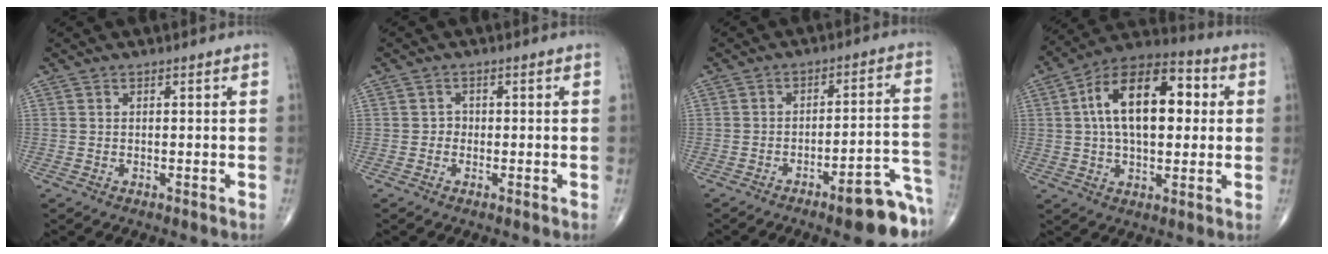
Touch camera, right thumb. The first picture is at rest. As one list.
[{"total": 1.3, "force": [-0.4, 1.1, 0.3], "torque": [0.005, 0.006, -0.012]}, {"total": 12.3, "force": [-7.1, 2.7, 9.8], "torque": [-0.098, 0.059, -0.090]}, {"total": 18.7, "force": [3.1, 10.2, 15.4], "torque": [-0.234, 0.027, 0.041]}]